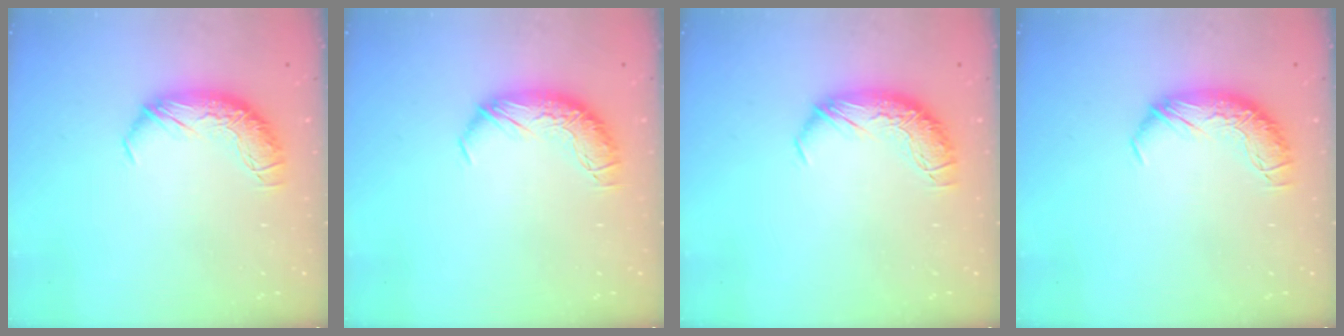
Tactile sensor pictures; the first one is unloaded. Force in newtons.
{"total": 0.0}
{"total": 0.0}
{"total": 0.0}